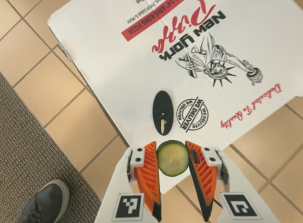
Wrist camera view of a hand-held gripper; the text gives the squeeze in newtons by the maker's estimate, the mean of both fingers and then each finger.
{"total": 7.5, "left": 7.3, "right": 7.8}